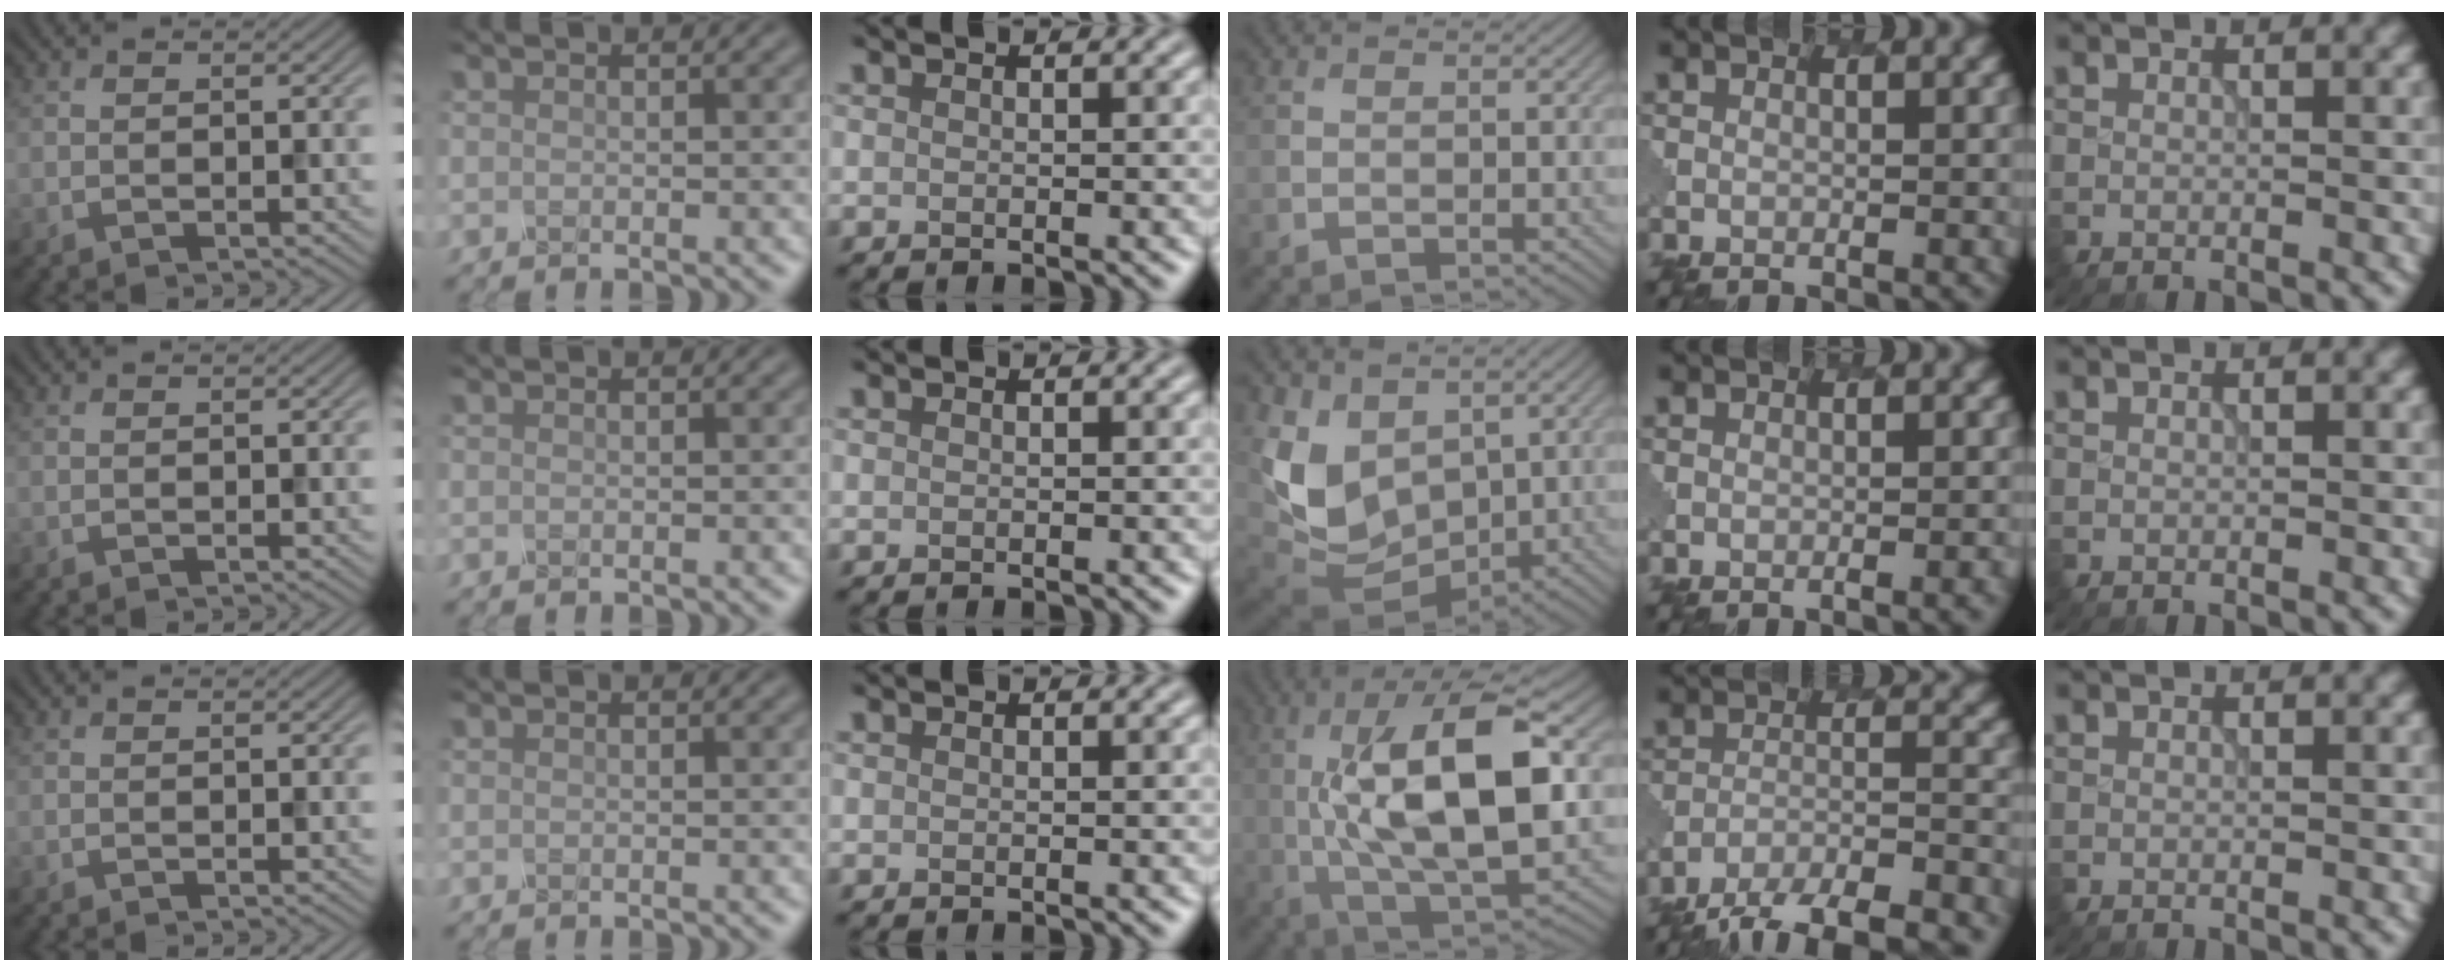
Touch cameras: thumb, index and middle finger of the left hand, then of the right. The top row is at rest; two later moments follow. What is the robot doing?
{"motion": "unscrew", "object": "spray bottle"}